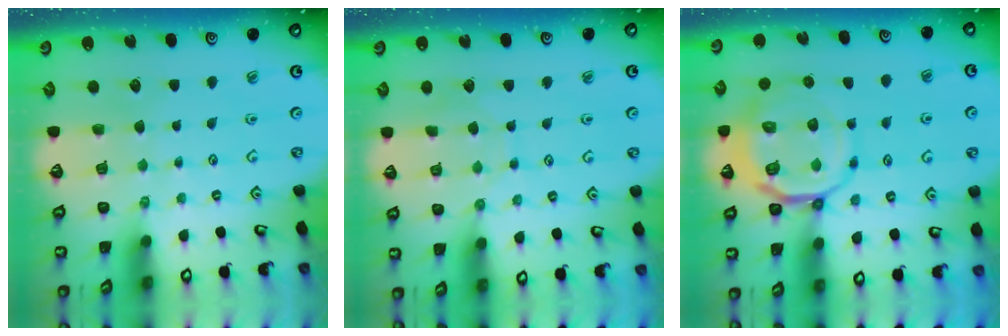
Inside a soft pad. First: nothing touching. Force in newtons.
{"total": 4.7, "press": 4.7, "slide": 0.4}
{"total": 12.6, "press": 12.4, "slide": 2.4}